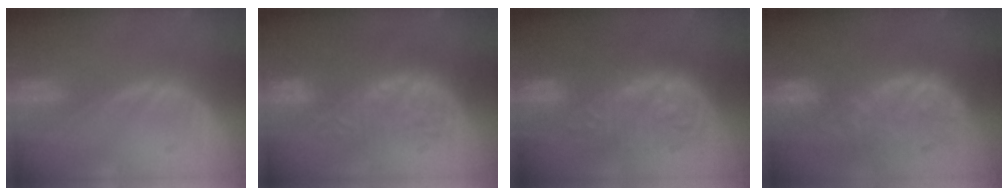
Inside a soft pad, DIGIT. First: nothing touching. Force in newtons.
{"total": 8.7, "press": 8.4, "slide": 2.5}
{"total": 9.8, "press": 9.8, "slide": 0.4}
{"total": 11.2, "press": 9.6, "slide": 5.8}